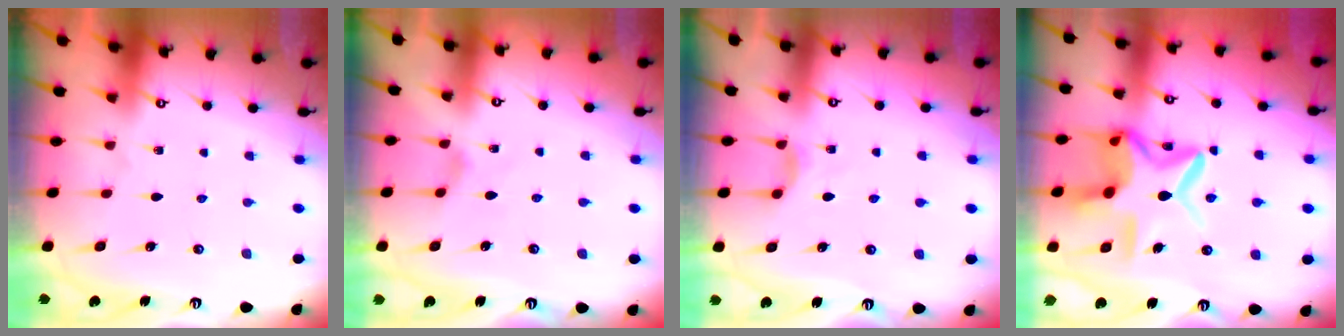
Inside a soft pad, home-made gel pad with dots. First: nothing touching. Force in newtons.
{"total": 1.4, "press": 1.3, "slide": 0.4}
{"total": 3.5, "press": 3.5, "slide": 0.6}
{"total": 16.2, "press": 16.1, "slide": 2.1}